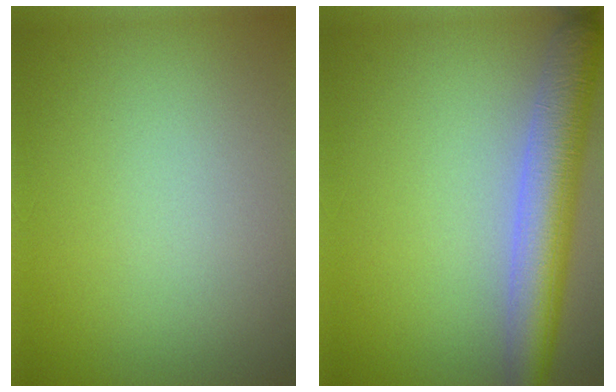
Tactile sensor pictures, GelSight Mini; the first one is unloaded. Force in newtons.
{"total": 6.4, "press": 6.4, "slide": 0.3}